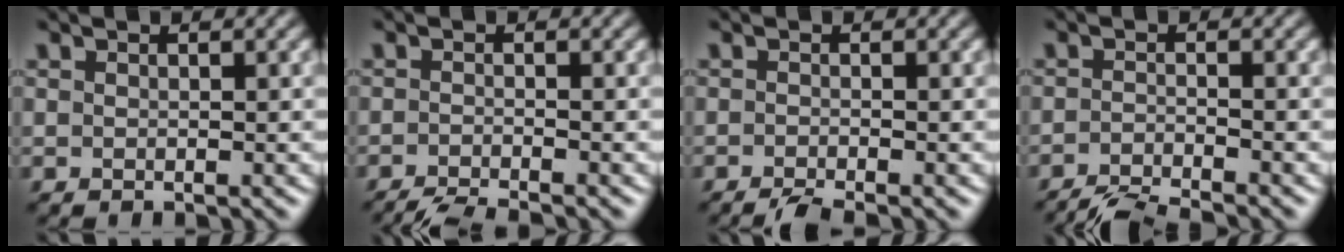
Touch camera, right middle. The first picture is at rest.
{"total": 3.9, "force": [-3.5, 0.3, 1.8], "torque": [-0.033, -0.005, -0.068]}
{"total": 2.3, "force": [-2.0, 0.3, 1.2], "torque": [-0.018, -0.002, -0.041]}
{"total": 4.3, "force": [-4.0, 0.3, 1.7], "torque": [-0.032, -0.005, -0.078]}